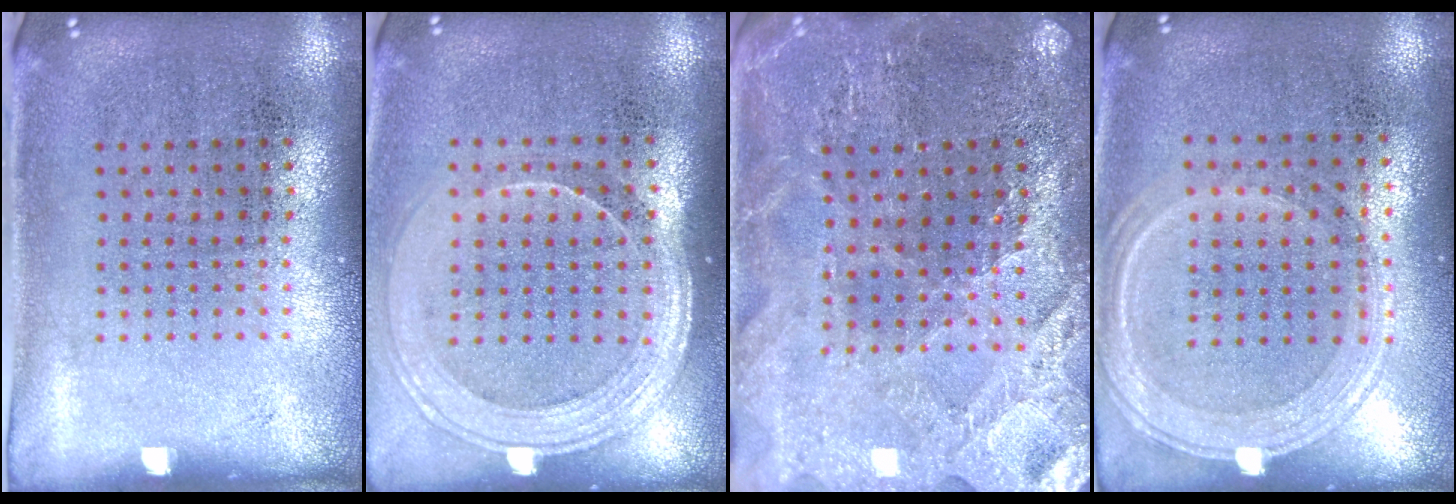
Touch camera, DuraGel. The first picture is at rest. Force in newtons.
{"total": 1.9, "press": 1.6, "slide": 1.0}
{"total": 2.7, "press": 2.7, "slide": 0.4}
{"total": 1.3, "press": 1.2, "slide": 0.3}